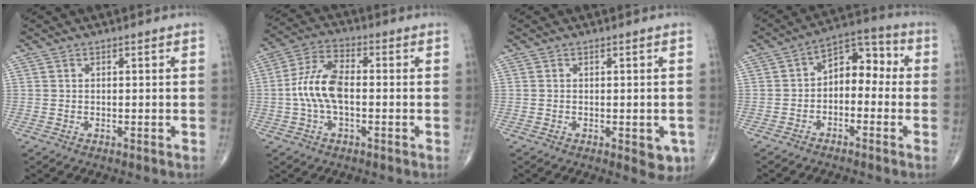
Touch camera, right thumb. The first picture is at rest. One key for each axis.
{"total": 9.6, "fx": -0.9, "fy": 4.8, "fz": 8.3, "tx": -0.176, "ty": 0.029, "tz": -0.023}
{"total": 3.8, "fx": -1.2, "fy": 1.8, "fz": 3.1, "tx": -0.015, "ty": -0.003, "tz": -0.011}
{"total": 8.4, "fx": -0.9, "fy": 5.6, "fz": 6.3, "tx": -0.063, "ty": 0.045, "tz": -0.033}